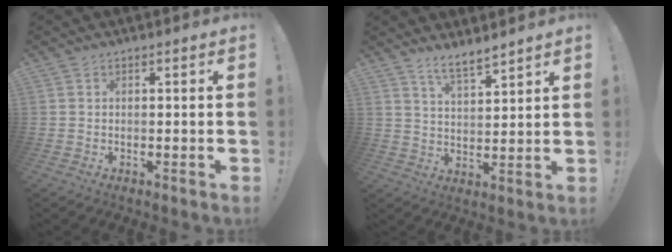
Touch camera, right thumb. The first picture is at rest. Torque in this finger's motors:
{"motor_torque": [0.02, 0.03, 0.10, 0.09, 0.00]}